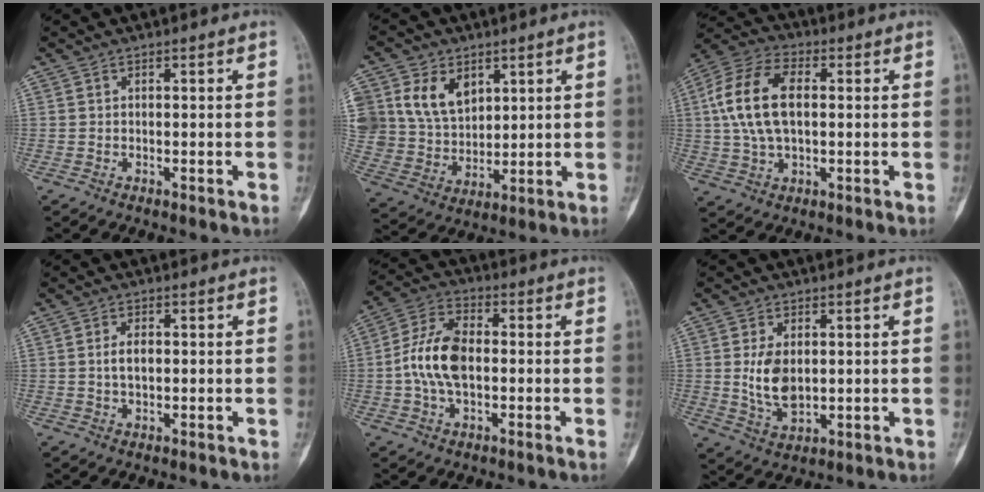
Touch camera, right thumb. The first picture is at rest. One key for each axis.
{"total": 13.1, "fx": 5.3, "fy": 9.8, "fz": 6.9, "tx": -0.105, "ty": -0.018, "tz": 0.117}
{"total": 14.1, "fx": 1.8, "fy": 8.1, "fz": 11.5, "tx": -0.229, "ty": 0.023, "tz": 0.029}
{"total": 3.5, "fx": 0.2, "fy": 1.9, "fz": 2.9, "tx": -0.051, "ty": 0.005, "tz": 0.003}
{"total": 10.8, "fx": -0.7, "fy": 5.7, "fz": 9.1, "tx": -0.187, "ty": 0.026, "tz": -0.020}
{"total": 7.6, "fx": 0.6, "fy": 4.6, "fz": 6.0, "tx": -0.107, "ty": -0.010, "tz": 0.023}